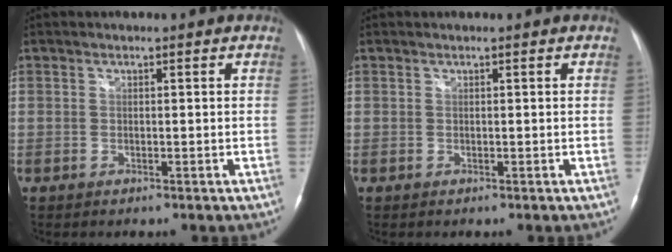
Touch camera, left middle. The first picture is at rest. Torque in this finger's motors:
{"motor_torque": [0.09, -0.09, 0.07, 0.00]}